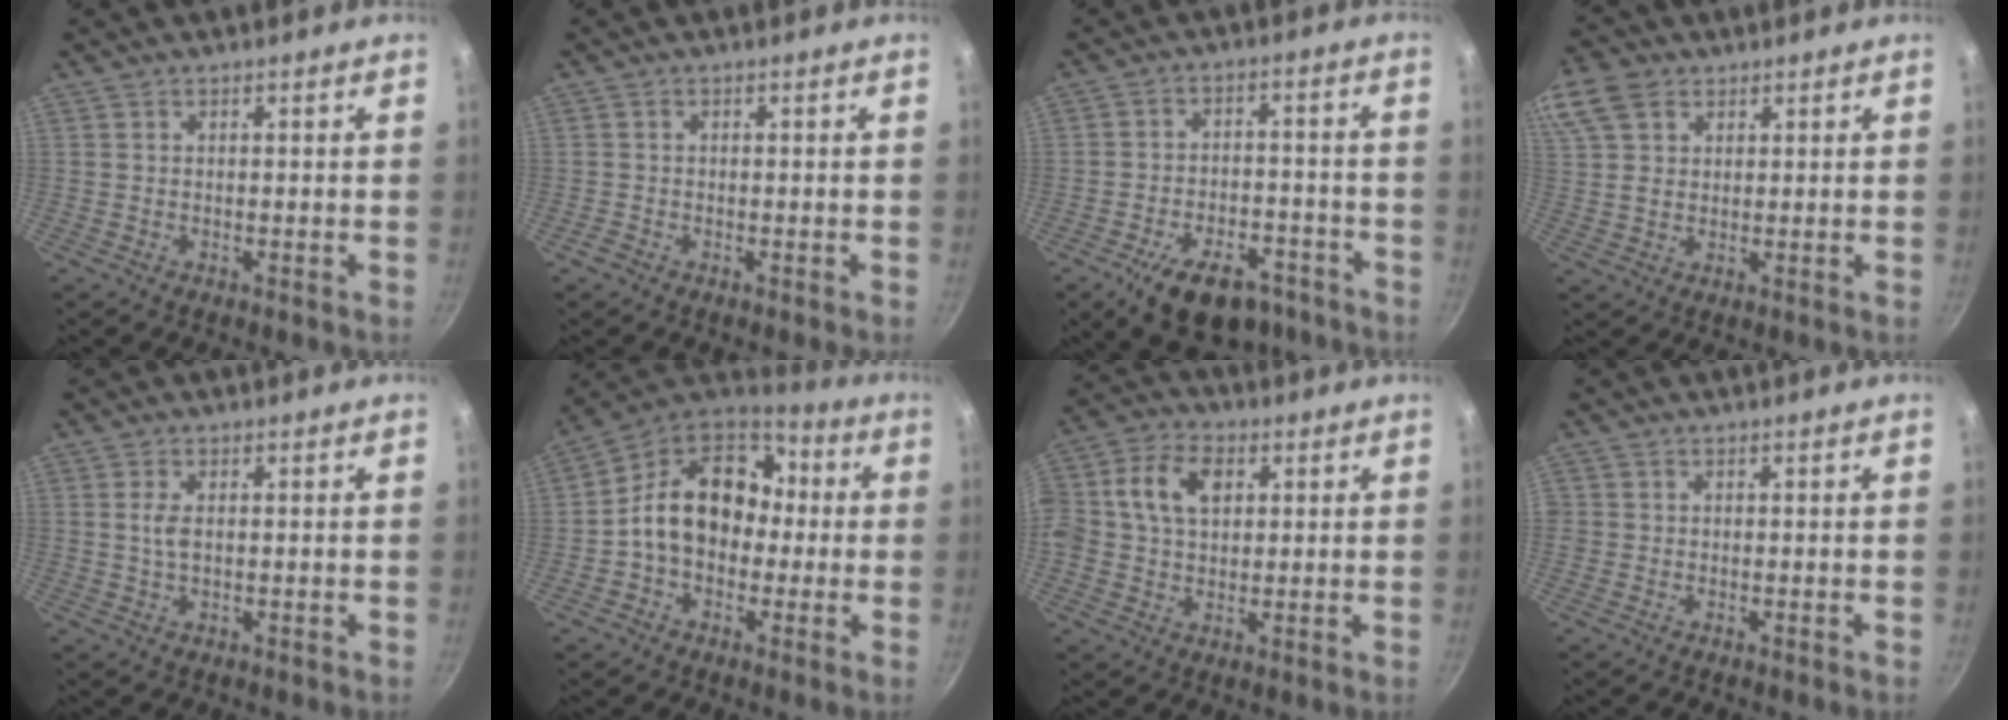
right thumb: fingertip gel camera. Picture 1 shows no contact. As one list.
[{"total": 1.3, "force": [-0.8, 0.9, 0.4], "torque": [-0.008, 0.003, -0.016]}, {"total": 14.9, "force": [-9.1, 8.2, 8.4], "torque": [-0.094, 0.048, -0.129]}, {"total": 11.7, "force": [5.5, 8.4, 6.0], "torque": [-0.132, 0.016, 0.105]}, {"total": 2.7, "force": [0.3, 1.4, 2.3], "torque": [-0.048, 0.001, 0.005]}, {"total": 17.2, "force": [0.0, 13.2, 11.0], "torque": [-0.139, 0.049, -0.016]}, {"total": 12.8, "force": [2.7, 9.3, 8.4], "torque": [-0.153, 0.021, 0.033]}, {"total": 1.1, "force": [-0.2, 1.1, 0.2], "torque": [-0.001, 0.002, -0.005]}]